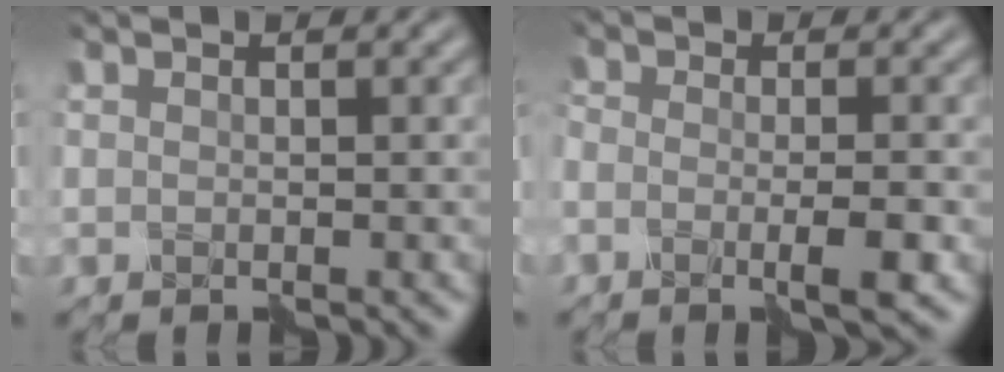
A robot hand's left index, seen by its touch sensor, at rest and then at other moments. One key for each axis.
{"total": 3.2, "fx": -1.8, "fy": 0.9, "fz": 2.6, "tx": -0.047, "ty": -0.007, "tz": -0.038}